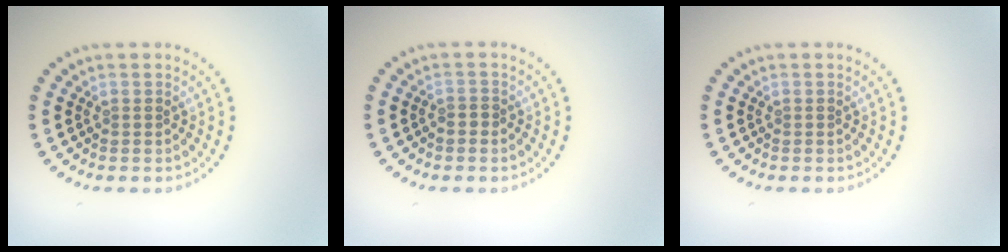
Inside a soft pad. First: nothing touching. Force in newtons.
{"total": 0.6, "press": 0.4, "slide": 0.4}
{"total": 0.0}